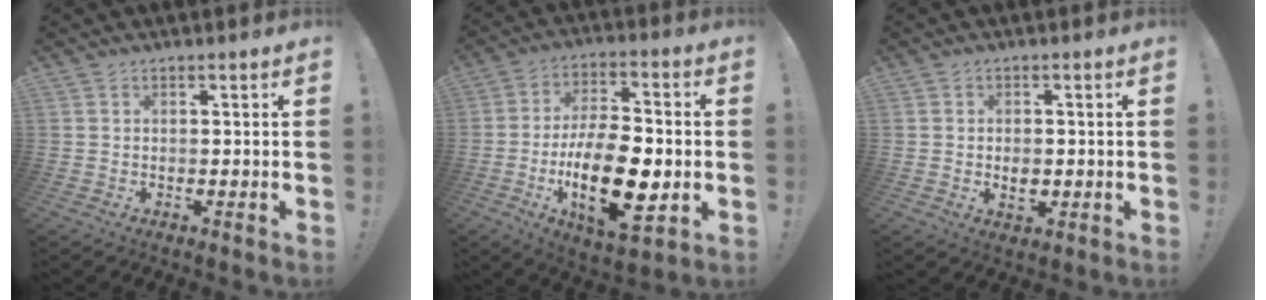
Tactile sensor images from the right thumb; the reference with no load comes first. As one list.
[{"total": 21.4, "force": [-4.9, 10.0, 18.3], "torque": [-0.328, 0.011, -0.071]}, {"total": 3.4, "force": [-0.5, 2.6, 2.2], "torque": [-0.023, 0.000, -0.010]}]